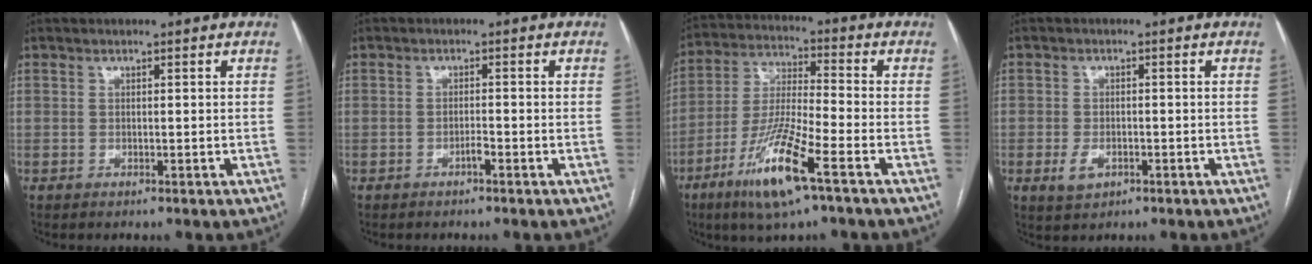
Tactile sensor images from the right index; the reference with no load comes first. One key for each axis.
{"total": 1.2, "fx": -0.9, "fy": 0.1, "fz": 0.9, "tx": -0.017, "ty": 0.002, "tz": -0.016}
{"total": 13.4, "fx": -7.1, "fy": 1.4, "fz": 11.3, "tx": -0.231, "ty": -0.021, "tz": -0.135}
{"total": 3.4, "fx": -1.3, "fy": 2.4, "fz": 1.9, "tx": -0.037, "ty": -0.001, "tz": -0.013}